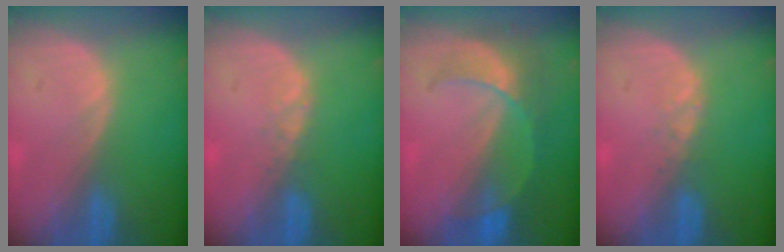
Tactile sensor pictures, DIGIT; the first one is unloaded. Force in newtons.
{"total": 1.0, "press": 1.0, "slide": 0.2}
{"total": 7.8, "press": 6.9, "slide": 3.7}
{"total": 1.0, "press": 1.0, "slide": 0.2}